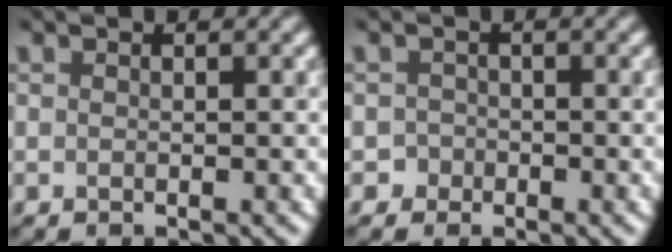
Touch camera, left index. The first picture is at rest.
{"total": 1.0, "force": [-0.4, 0.8, -0.4], "torque": [0.021, 0.006, -0.007]}